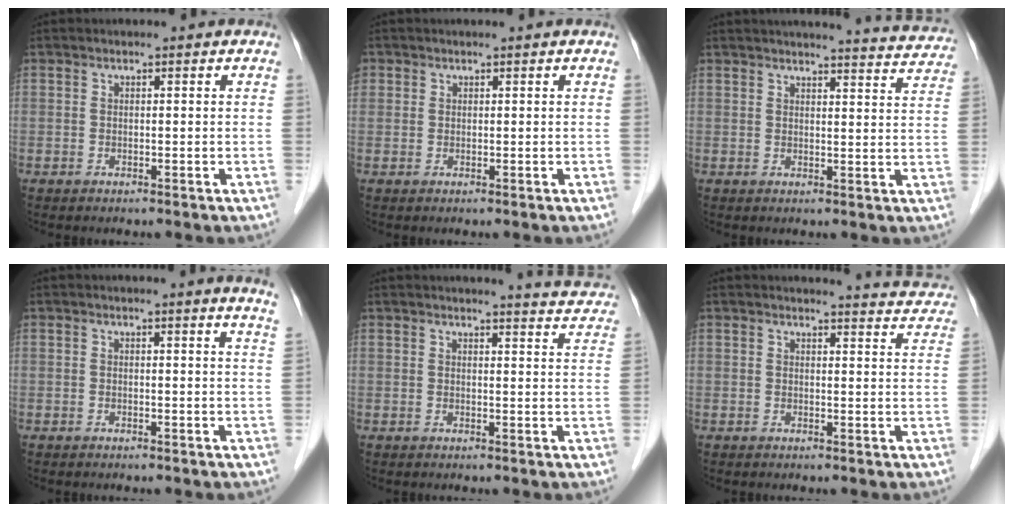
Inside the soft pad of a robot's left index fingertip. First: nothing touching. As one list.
[{"total": 0.8, "force": [0.4, 0.7, 0.0], "torque": [0.007, -0.001, 0.006]}, {"total": 14.3, "force": [13.9, 1.1, 3.2], "torque": [-0.028, -0.032, 0.143]}, {"total": 3.5, "force": [3.1, -0.7, 1.4], "torque": [-0.019, -0.017, 0.017]}, {"total": 7.8, "force": [7.7, 0.0, 1.2], "torque": [-0.013, -0.024, 0.070]}, {"total": 8.5, "force": [8.5, 0.5, 0.7], "torque": [0.003, -0.031, 0.073]}]